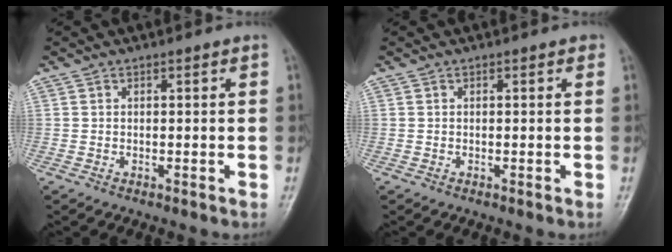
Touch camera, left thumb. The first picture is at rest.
{"total": 0.5, "force": [0.3, 0.3, 0.3], "torque": [0.002, -0.001, -0.003]}